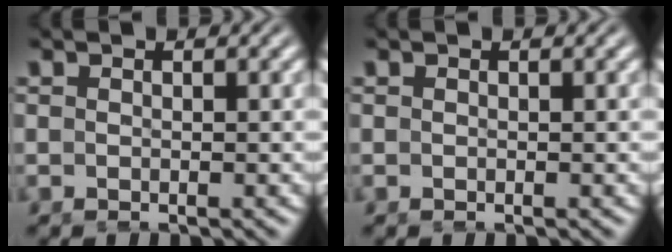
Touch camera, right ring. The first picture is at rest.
{"total": 0.0}